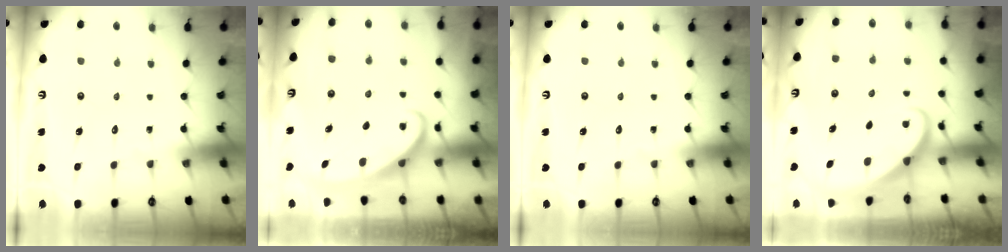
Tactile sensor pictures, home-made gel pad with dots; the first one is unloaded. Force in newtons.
{"total": 2.6, "press": 2.6, "slide": 0.4}
{"total": 0.0}
{"total": 2.4, "press": 2.4, "slide": 0.2}